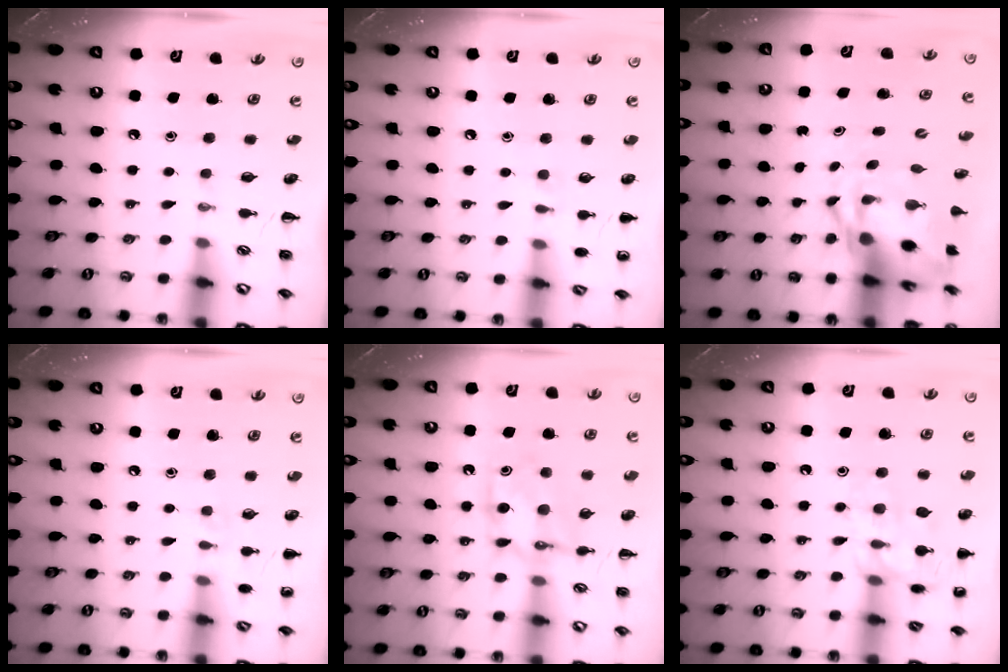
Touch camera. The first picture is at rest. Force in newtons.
{"total": 5.0, "press": 4.7, "slide": 1.7}
{"total": 5.4, "press": 5.1, "slide": 1.5}
{"total": 5.9, "press": 5.6, "slide": 1.8}
{"total": 10.5, "press": 10.5, "slide": 0.5}
{"total": 14.7, "press": 14.7, "slide": 1.1}